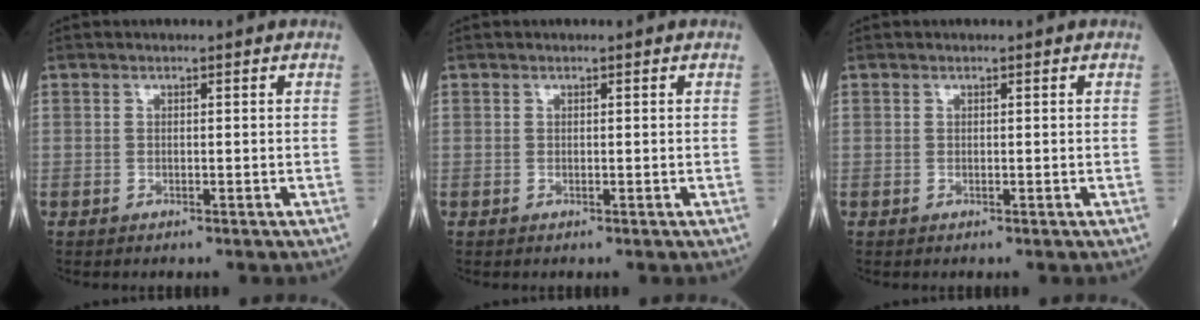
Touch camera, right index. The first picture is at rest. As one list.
[{"total": 0.0}, {"total": 0.0}]